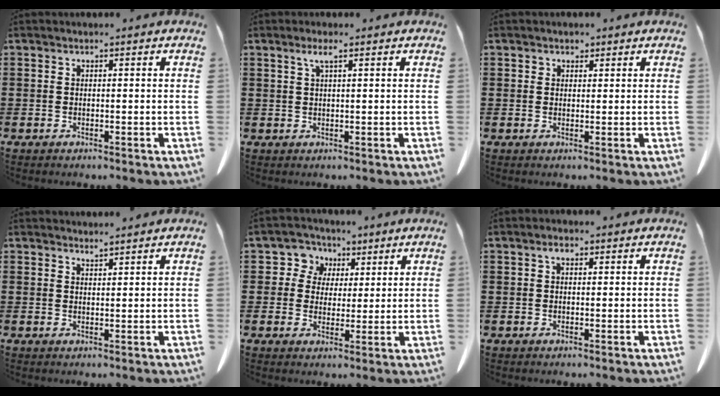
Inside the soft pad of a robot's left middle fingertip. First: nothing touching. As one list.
[{"total": 1.9, "force": [1.0, 0.3, 1.6], "torque": [-0.035, 0.003, 0.016]}, {"total": 1.3, "force": [0.9, 0.9, 0.3], "torque": [-0.008, 0.005, 0.018]}, {"total": 1.8, "force": [1.7, 0.0, 0.3], "torque": [-0.009, 0.000, 0.034]}, {"total": 5.4, "force": [2.4, 4.8, 0.8], "torque": [-0.038, 0.007, 0.041]}, {"total": 1.5, "force": [0.6, 0.8, 1.1], "torque": [-0.025, 0.007, 0.009]}]